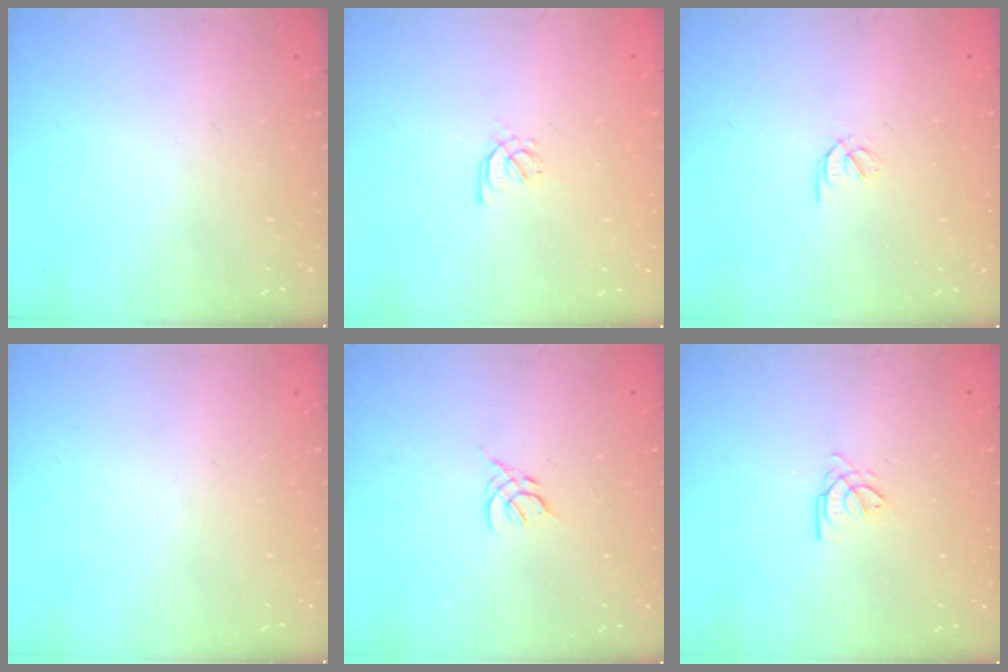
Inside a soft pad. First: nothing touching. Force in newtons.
{"total": 2.4, "press": 2.3, "slide": 0.6}
{"total": 1.9, "press": 1.9, "slide": 0.3}
{"total": 0.0}
{"total": 2.2, "press": 2.1, "slide": 0.6}
{"total": 2.6, "press": 2.6, "slide": 0.1}